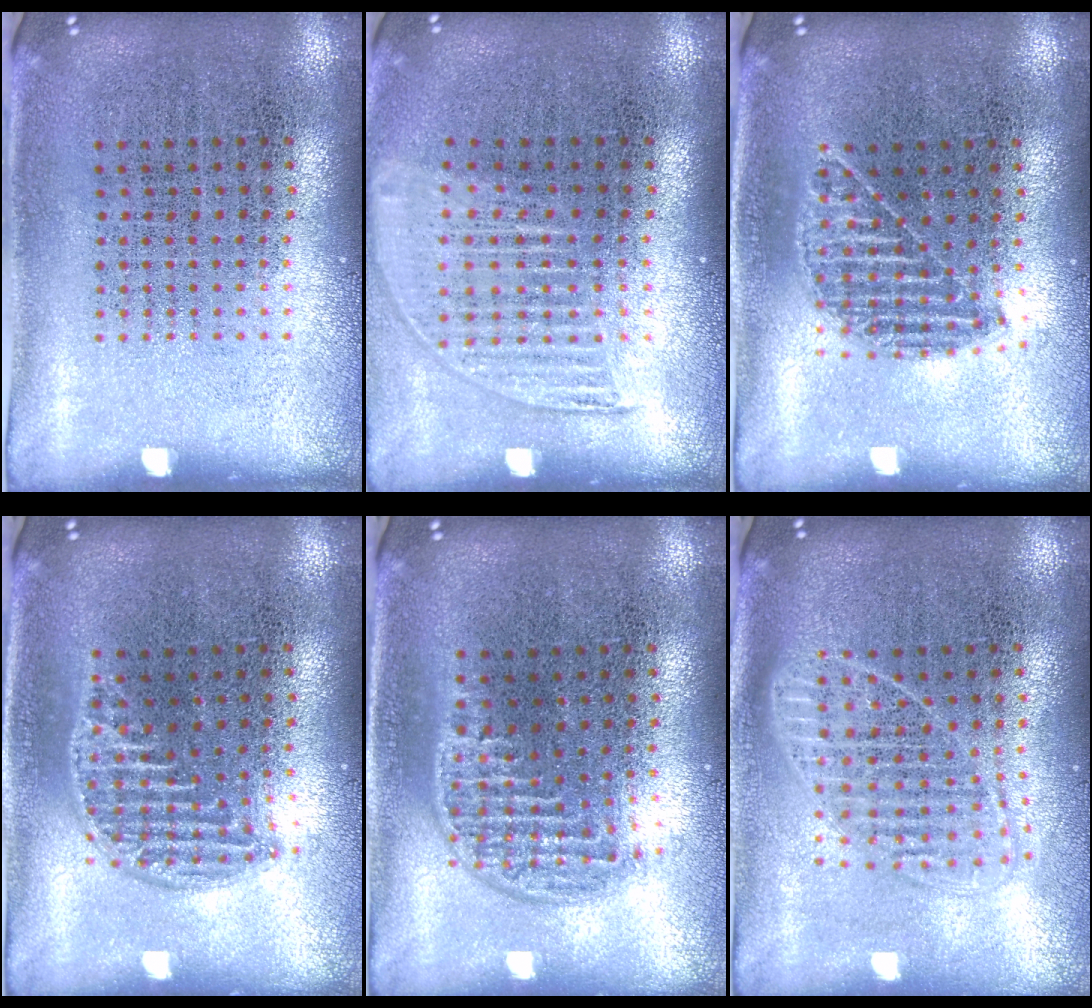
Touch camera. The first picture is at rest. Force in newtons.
{"total": 1.3, "press": 1.2, "slide": 0.6}
{"total": 1.2, "press": 1.1, "slide": 0.5}
{"total": 1.3, "press": 1.1, "slide": 0.6}
{"total": 1.2, "press": 1.0, "slide": 0.7}
{"total": 1.7, "press": 1.4, "slide": 1.0}